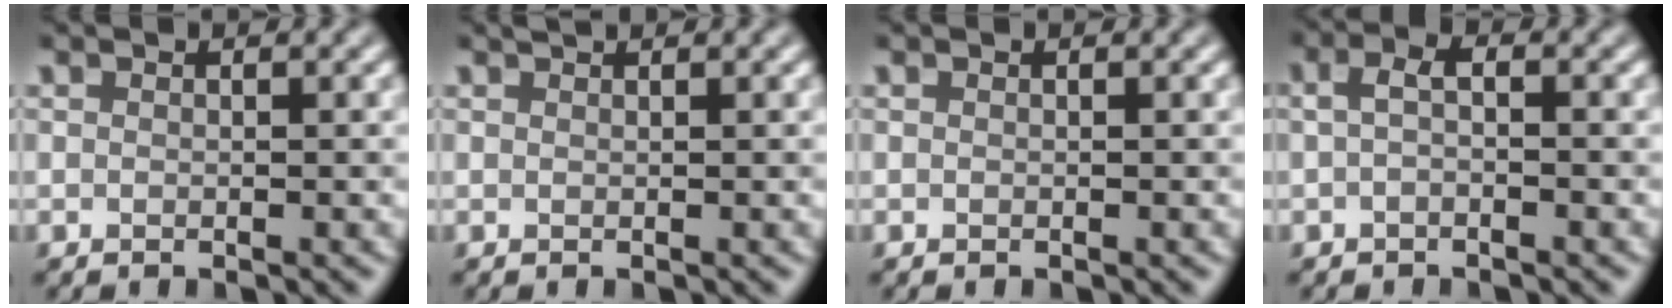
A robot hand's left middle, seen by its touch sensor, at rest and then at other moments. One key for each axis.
{"total": 0.7, "fx": 0.6, "fy": 0.0, "fz": 0.2, "tx": -0.002, "ty": 0.000, "tz": 0.009}
{"total": 0.0}
{"total": 1.5, "fx": -0.3, "fy": 0.5, "fz": 1.4, "tx": -0.029, "ty": 0.003, "tz": -0.009}